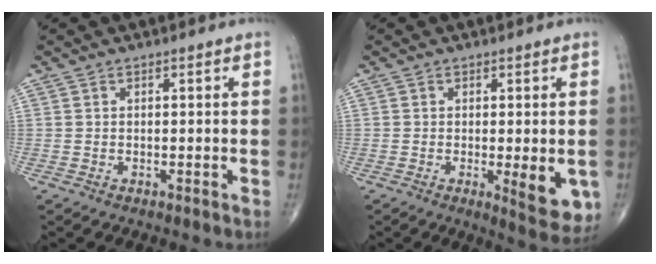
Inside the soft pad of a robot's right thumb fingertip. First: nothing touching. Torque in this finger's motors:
{"motor_torque": [0.33, 0.88, 0.42, 0.04, 0.09]}